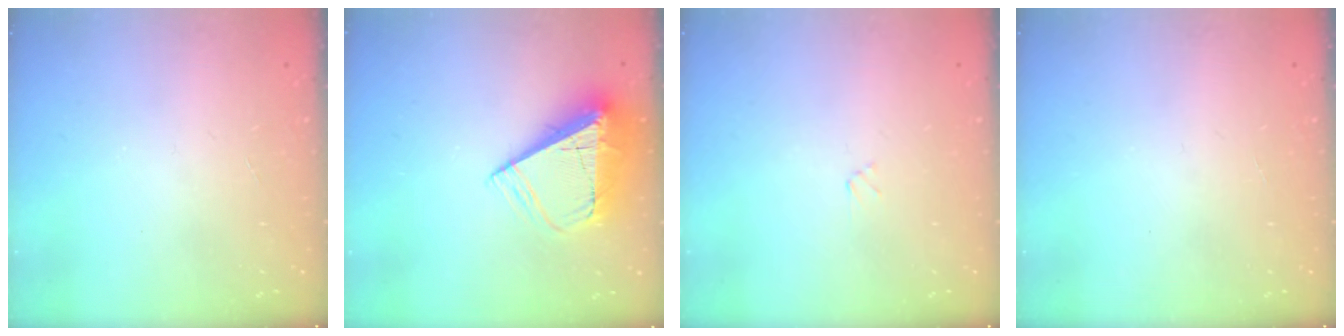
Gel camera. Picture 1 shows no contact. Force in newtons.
{"total": 12.0, "press": 11.9, "slide": 0.8}
{"total": 1.2, "press": 1.2, "slide": 0.1}
{"total": 0.0}